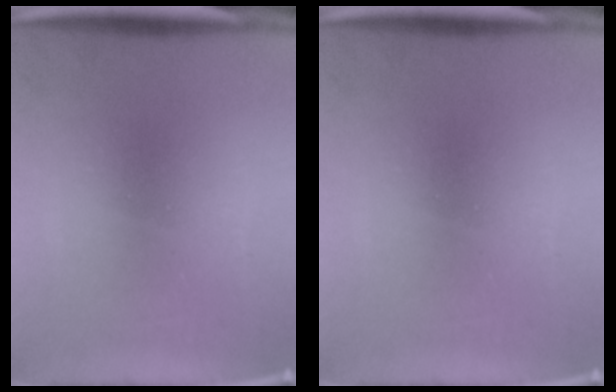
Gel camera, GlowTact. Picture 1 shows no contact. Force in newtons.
{"total": 0.0}